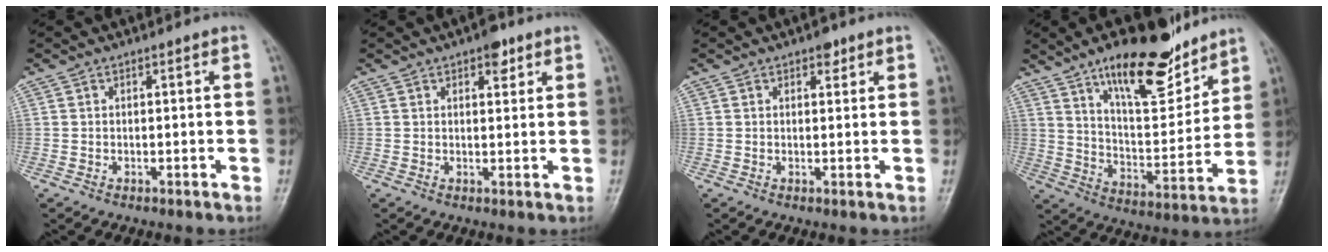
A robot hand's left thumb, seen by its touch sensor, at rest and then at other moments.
{"total": 3.7, "force": [2.2, 1.8, 2.4], "torque": [-0.017, -0.007, 0.026]}
{"total": 2.2, "force": [1.4, 1.2, 1.2], "torque": [-0.006, -0.005, 0.017]}
{"total": 19.0, "force": [13.1, 6.7, 12.0], "torque": [-0.141, -0.081, 0.217]}